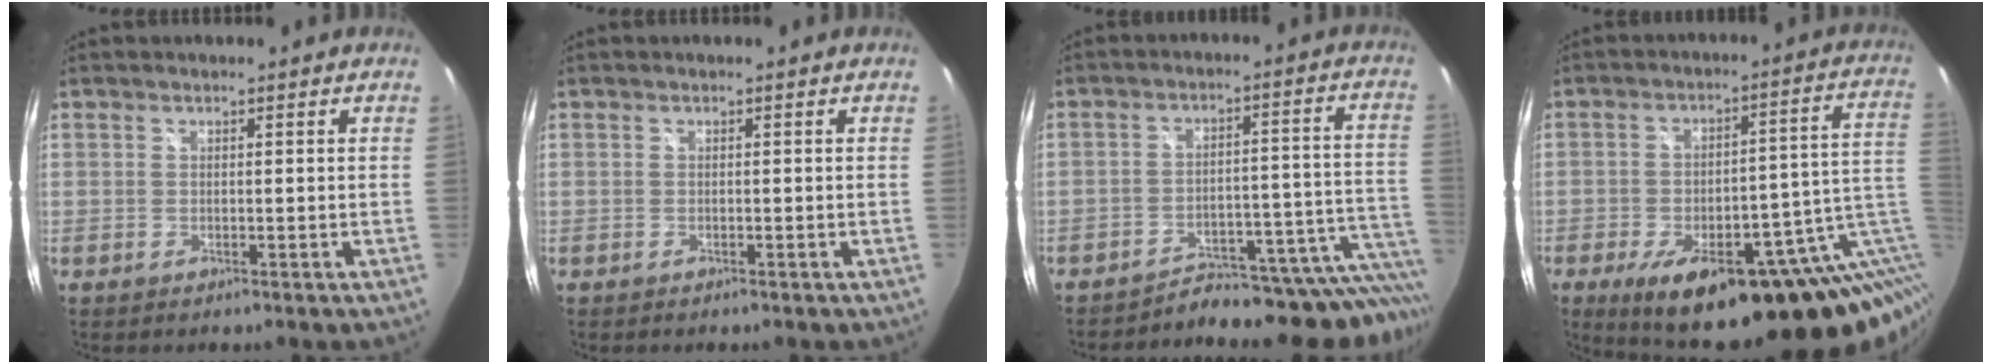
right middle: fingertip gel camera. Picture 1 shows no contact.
{"total": 0.0}
{"total": 20.6, "force": [-20.0, 2.3, 4.4], "torque": [-0.018, 0.015, -0.271]}
{"total": 25.4, "force": [-9.6, 9.4, 21.5], "torque": [-0.286, -0.004, -0.110]}